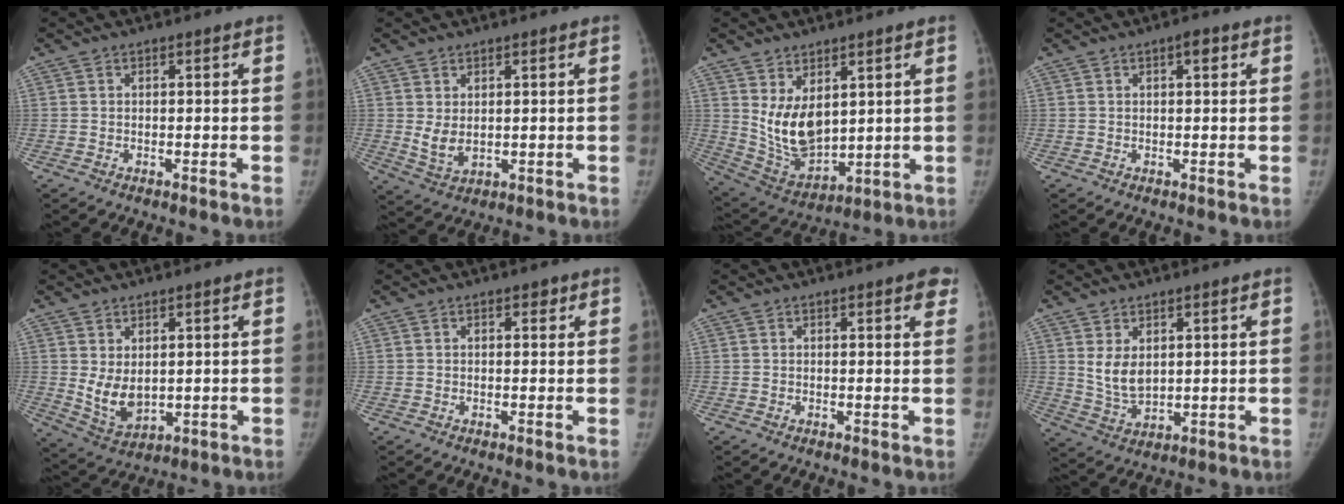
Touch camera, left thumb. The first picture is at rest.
{"total": 4.3, "force": [0.7, 2.6, 3.3], "torque": [-0.054, -0.013, 0.024]}
{"total": 11.2, "force": [3.3, 6.4, 8.5], "torque": [-0.129, -0.032, 0.087]}
{"total": 2.0, "force": [0.9, 0.7, 1.6], "torque": [-0.020, 0.001, 0.009]}
{"total": 6.8, "force": [1.0, 4.4, 5.2], "torque": [-0.078, -0.019, 0.039]}
{"total": 1.3, "force": [0.8, 0.7, 0.8], "torque": [-0.003, -0.002, 0.007]}
{"total": 3.2, "force": [1.9, 0.9, 2.5], "torque": [-0.017, -0.003, 0.017]}
{"total": 6.1, "force": [2.0, 3.7, 4.4], "torque": [-0.068, -0.019, 0.050]}